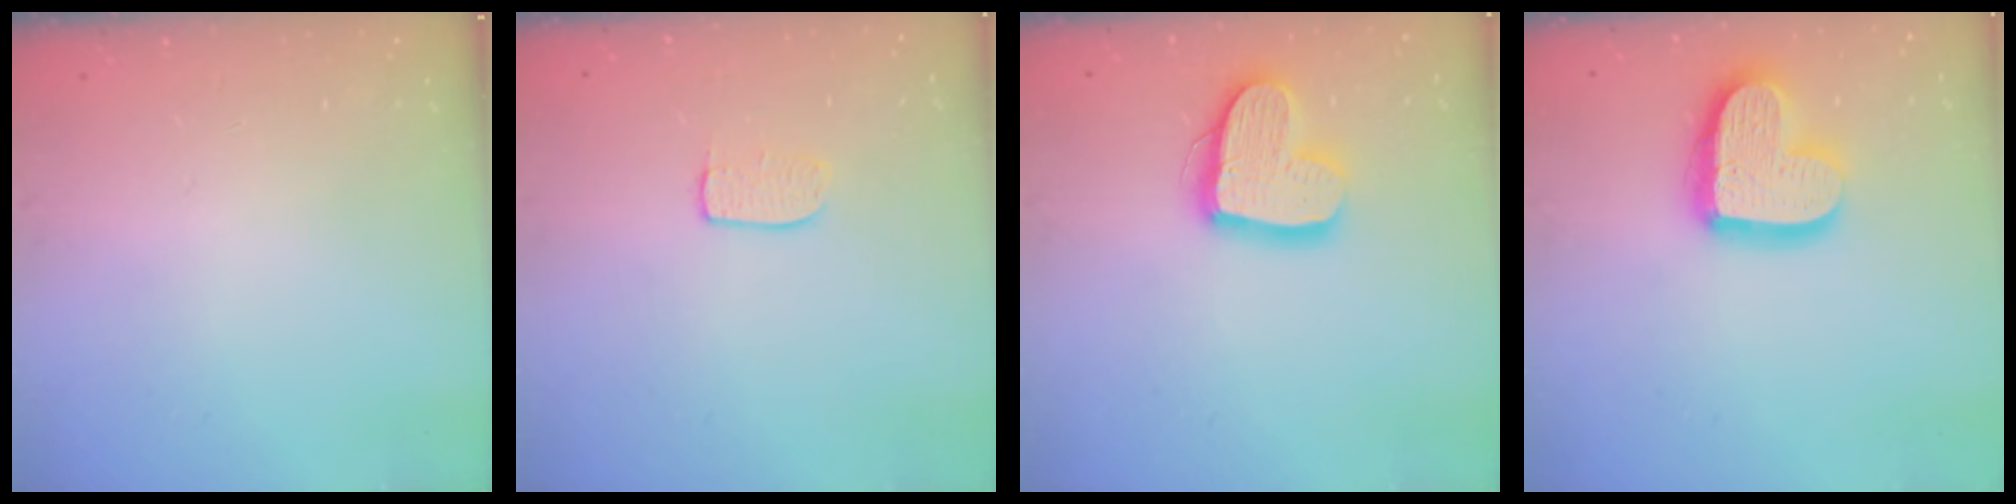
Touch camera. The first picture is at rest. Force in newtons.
{"total": 5.2, "press": 5.2, "slide": 0.3}
{"total": 16.5, "press": 16.5, "slide": 1.6}
{"total": 17.2, "press": 17.1, "slide": 1.4}